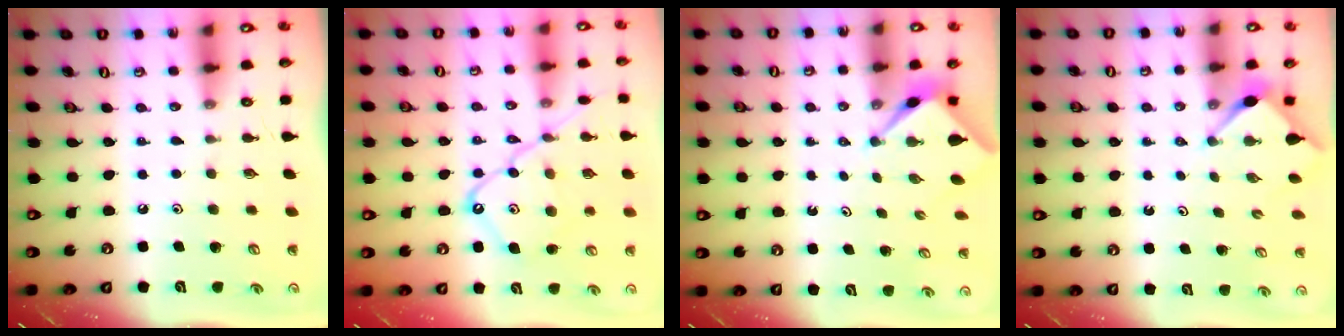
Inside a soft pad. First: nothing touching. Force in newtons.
{"total": 14.6, "press": 14.5, "slide": 1.2}
{"total": 2.5, "press": 2.4, "slide": 0.3}
{"total": 2.7, "press": 2.7, "slide": 0.3}